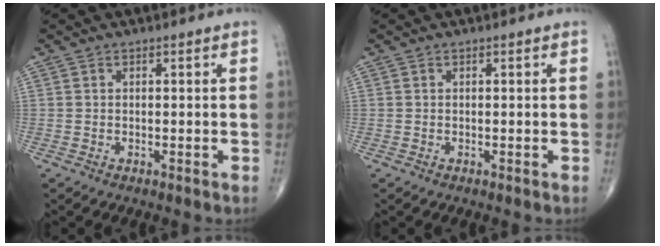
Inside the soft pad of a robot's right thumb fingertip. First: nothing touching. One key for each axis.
{"total": 0.0}